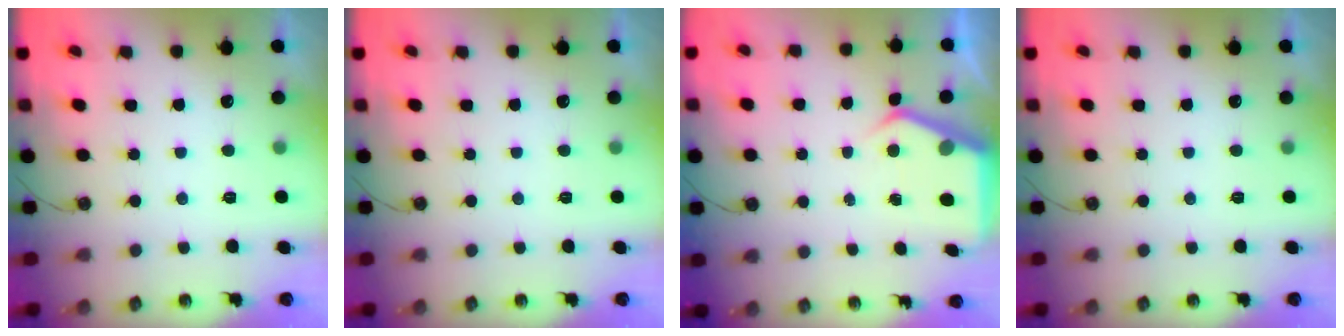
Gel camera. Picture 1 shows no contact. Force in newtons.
{"total": 0.0}
{"total": 5.3, "press": 5.3, "slide": 0.5}
{"total": 0.0}